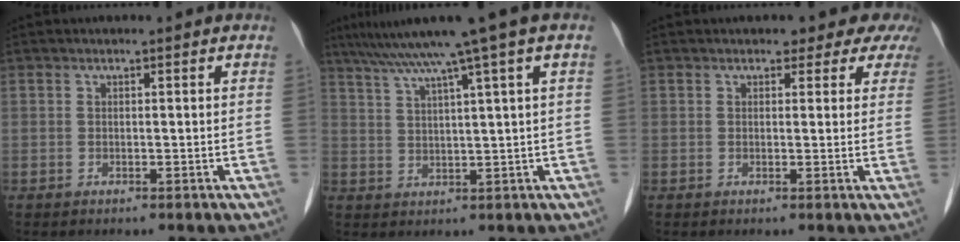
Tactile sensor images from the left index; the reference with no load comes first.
{"total": 11.2, "force": [7.3, -1.8, 8.3], "torque": [-0.132, 0.034, 0.109]}
{"total": 5.4, "force": [4.5, 2.8, 1.1], "torque": [0.010, 0.002, 0.027]}